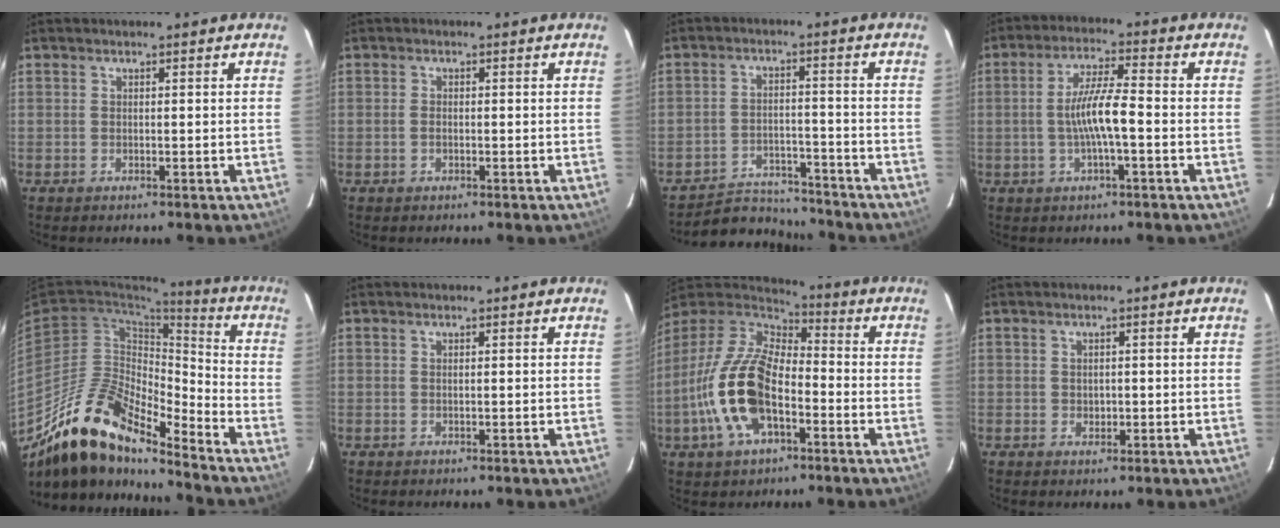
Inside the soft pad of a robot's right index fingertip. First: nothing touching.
{"total": 1.1, "force": [-0.3, 0.7, 0.7], "torque": [-0.015, 0.002, -0.007]}
{"total": 10.2, "force": [-9.7, 2.9, 1.1], "torque": [-0.044, 0.016, -0.144]}
{"total": 7.5, "force": [-1.5, 0.7, 7.3], "torque": [-0.139, 0.004, -0.027]}
{"total": 18.4, "force": [-14.9, 5.2, 9.4], "torque": [-0.169, -0.008, -0.280]}
{"total": 0.0}
{"total": 18.1, "force": [-5.8, 9.0, 14.7], "torque": [-0.311, -0.008, -0.113]}
{"total": 1.4, "force": [-0.1, 1.4, 0.4], "torque": [-0.002, 0.001, 0.001]}